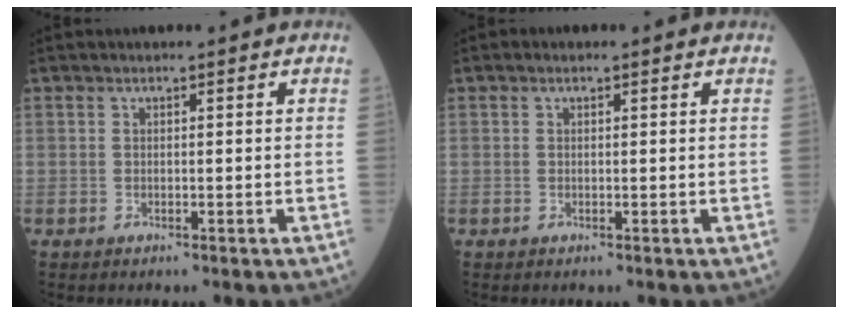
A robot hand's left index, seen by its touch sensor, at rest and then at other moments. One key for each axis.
{"total": 0.5, "fx": 0.3, "fy": 0.2, "fz": 0.3, "tx": -0.014, "ty": 0.000, "tz": 0.002}